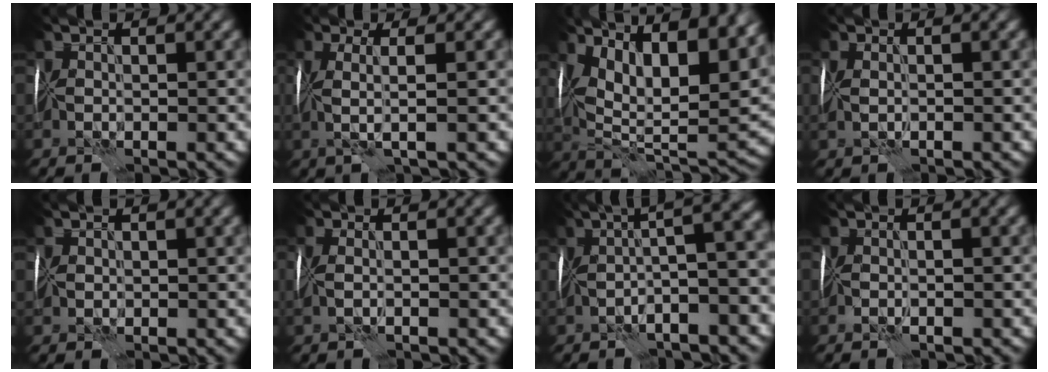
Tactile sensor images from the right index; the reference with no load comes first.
{"total": 2.7, "force": [0.3, 0.4, 2.7], "torque": [-0.053, 0.002, 0.003]}
{"total": 17.8, "force": [7.3, 7.9, 14.2], "torque": [-0.212, 0.039, 0.132]}
{"total": 1.6, "force": [0.4, 0.9, 1.3], "torque": [-0.022, 0.012, 0.007]}
{"total": 0.7, "force": [0.4, 0.6, 0.1], "torque": [0.000, 0.006, 0.006]}
{"total": 1.4, "force": [0.2, 0.4, 1.4], "torque": [-0.021, 0.005, -0.002]}
{"total": 8.6, "force": [0.4, 2.3, 8.3], "torque": [-0.094, 0.032, -0.003]}
{"total": 0.9, "force": [-0.5, 0.3, 0.7], "torque": [-0.015, 0.002, -0.010]}